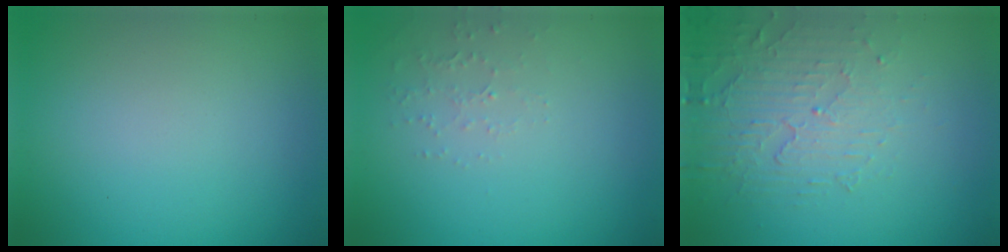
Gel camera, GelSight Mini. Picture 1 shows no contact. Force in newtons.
{"total": 1.3, "press": 1.3, "slide": 0.4}
{"total": 4.9, "press": 3.2, "slide": 3.7}